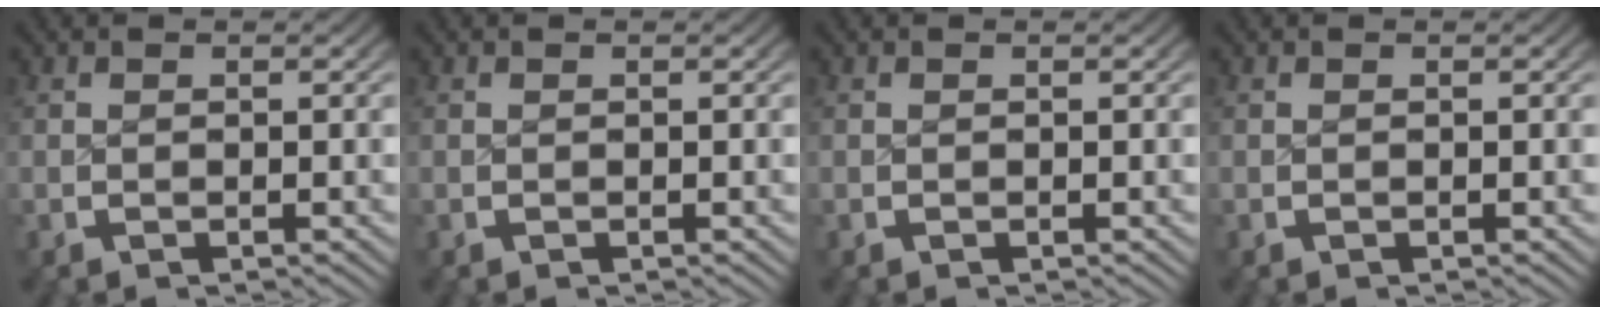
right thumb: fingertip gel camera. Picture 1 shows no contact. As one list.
[{"total": 0.0}, {"total": 0.0}, {"total": 0.0}]